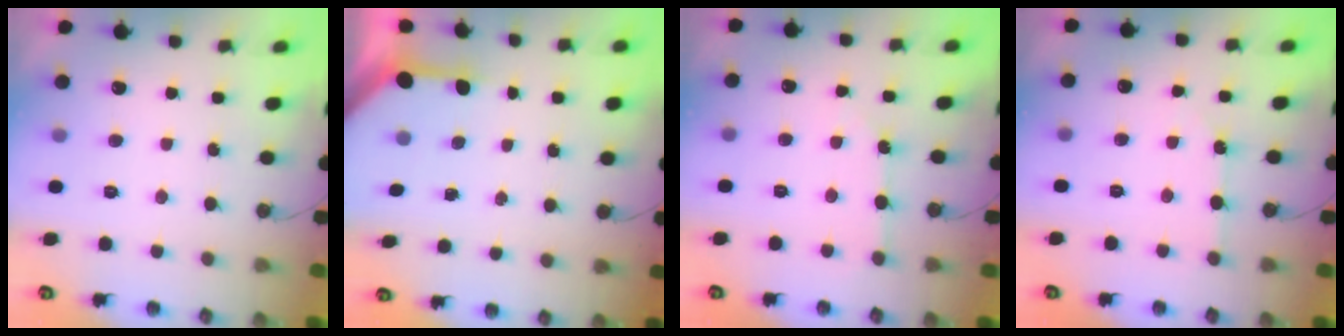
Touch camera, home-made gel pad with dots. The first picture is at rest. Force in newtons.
{"total": 3.1, "press": 3.1, "slide": 0.2}
{"total": 2.1, "press": 2.1, "slide": 0.3}
{"total": 1.5, "press": 1.5, "slide": 0.3}